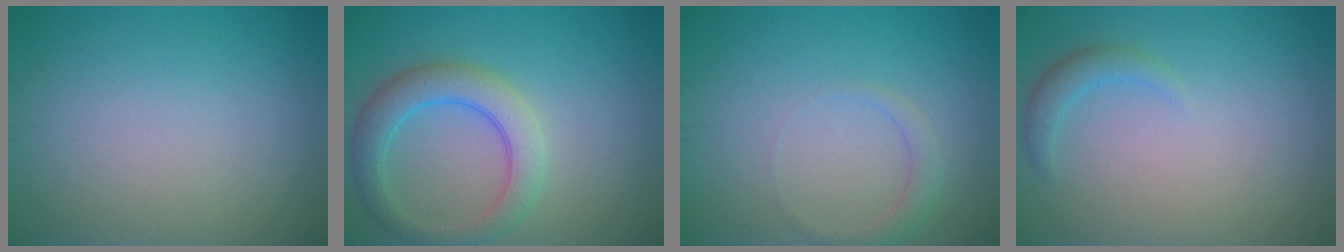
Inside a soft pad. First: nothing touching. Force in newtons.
{"total": 4.5, "press": 4.5, "slide": 0.3}
{"total": 1.5, "press": 1.5, "slide": 0.1}
{"total": 1.6, "press": 1.6, "slide": 0.1}